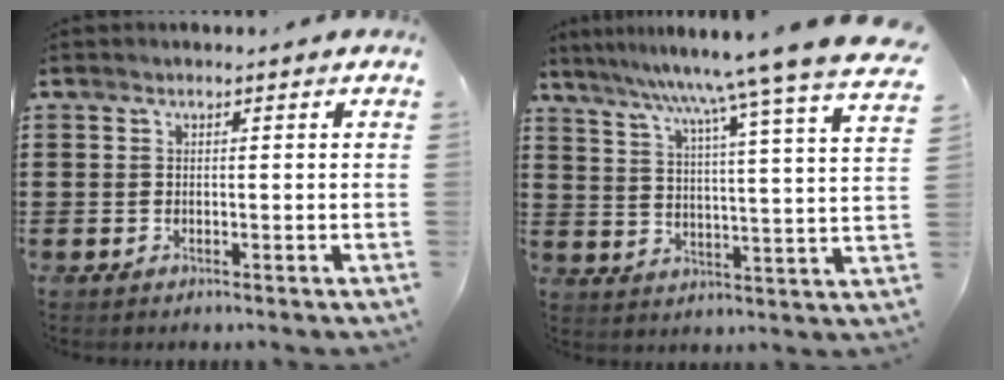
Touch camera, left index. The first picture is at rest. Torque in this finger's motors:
{"motor_torque": [1.04, -1.10, 0.36, 0.21]}